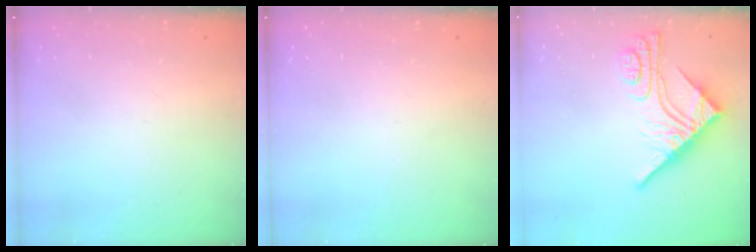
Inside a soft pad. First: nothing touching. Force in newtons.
{"total": 0.0}
{"total": 11.6, "press": 11.5, "slide": 1.0}